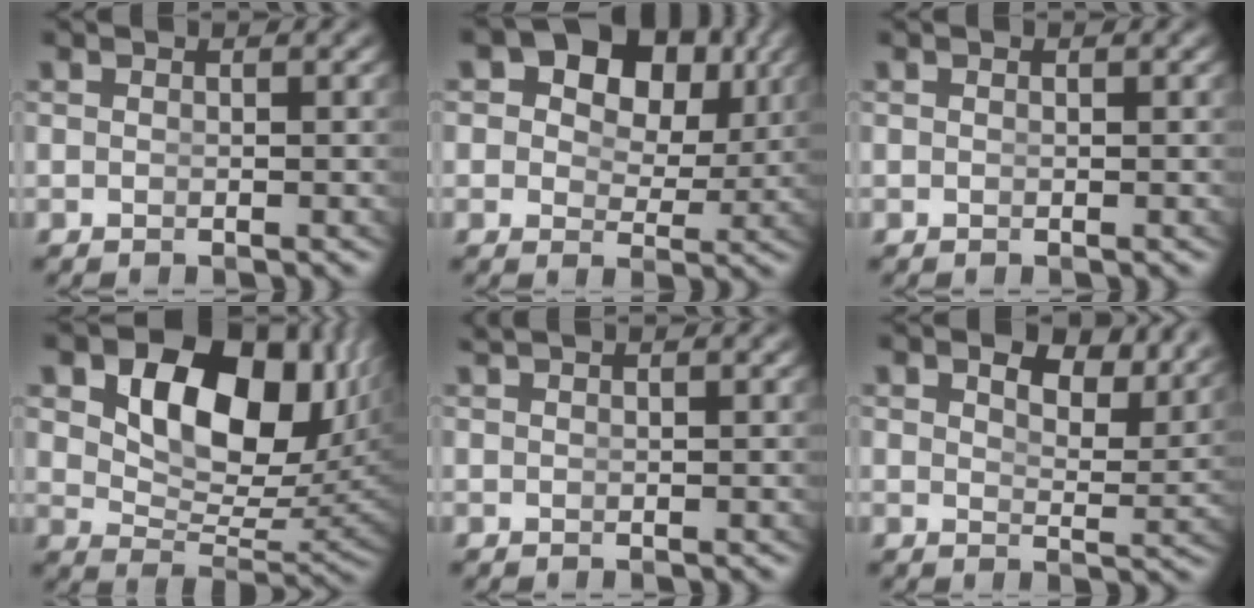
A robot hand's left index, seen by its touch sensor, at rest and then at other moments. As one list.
[{"total": 9.8, "force": [3.8, 7.1, 5.7], "torque": [-0.109, -0.010, 0.057]}, {"total": 0.0}, {"total": 13.8, "force": [4.8, 7.8, 10.4], "torque": [-0.164, 0.005, 0.073]}, {"total": 0.9, "force": [0.7, -0.5, 0.2], "torque": [0.001, 0.003, 0.015]}, {"total": 5.1, "force": [4.2, 1.0, 2.8], "torque": [-0.042, -0.001, 0.068]}]